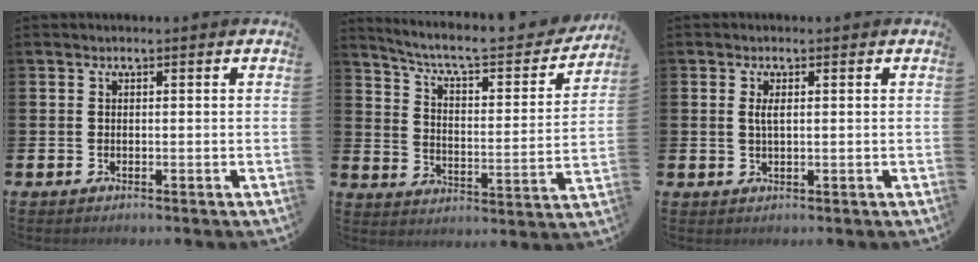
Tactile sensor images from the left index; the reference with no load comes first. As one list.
[{"total": 7.6, "force": [6.7, 1.6, 3.3], "torque": [-0.088, -0.050, 0.109]}, {"total": 1.7, "force": [0.6, 0.5, 1.5], "torque": [-0.029, 0.003, 0.007]}]